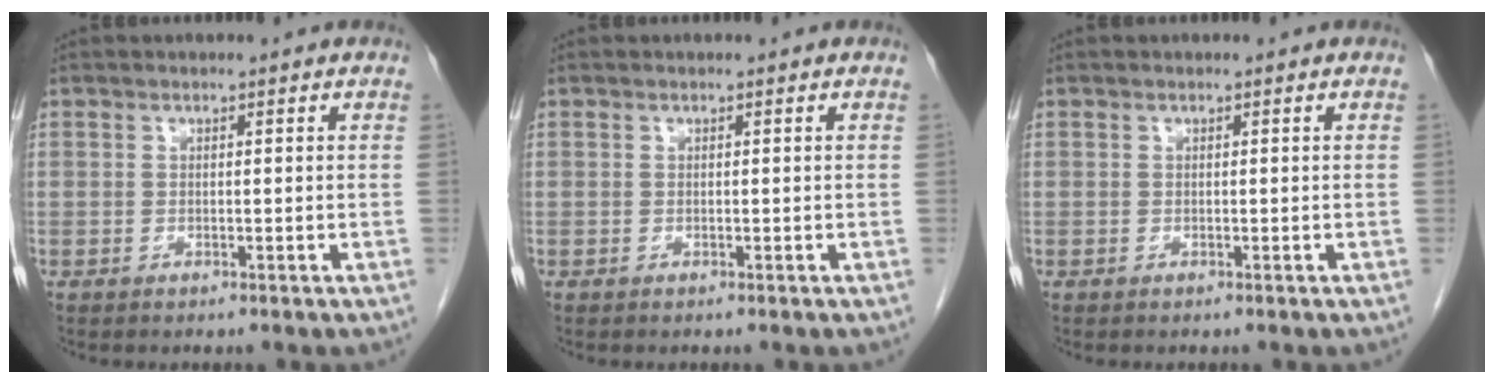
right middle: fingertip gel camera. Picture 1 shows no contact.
{"total": 0.0}
{"total": 0.0}